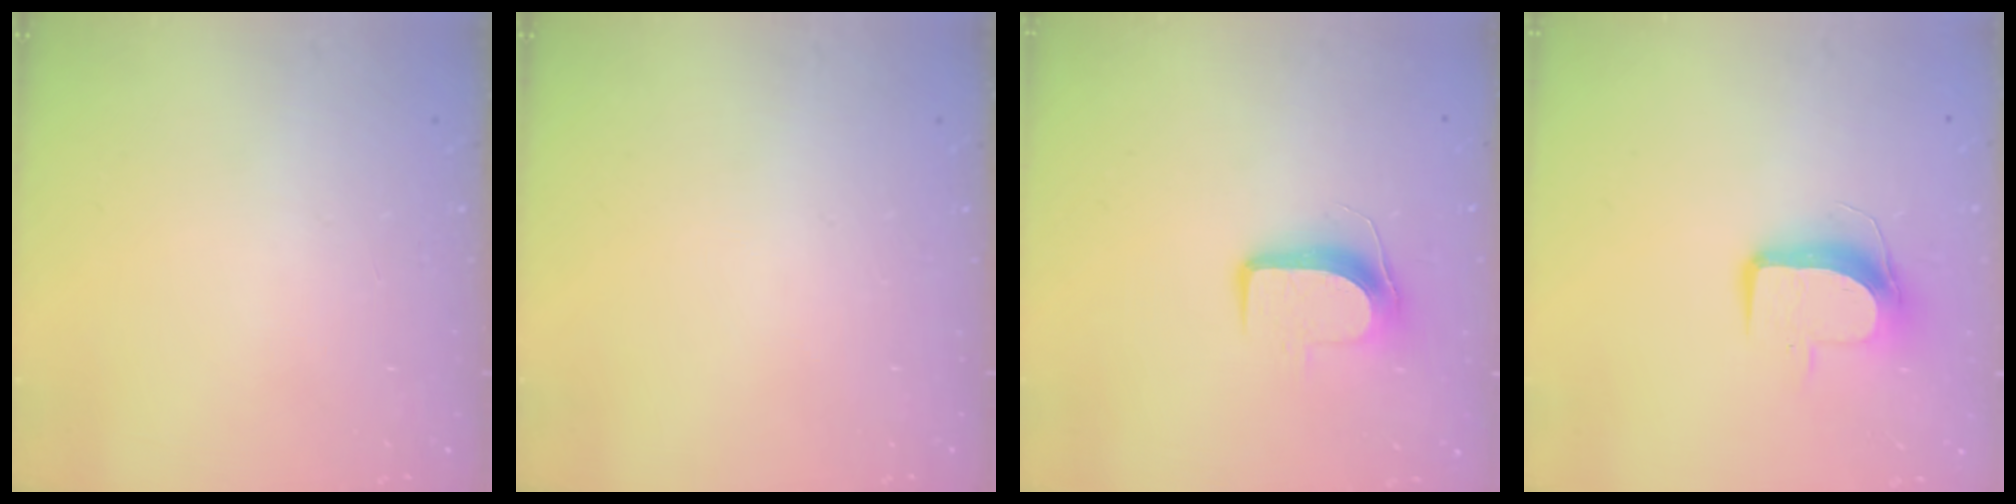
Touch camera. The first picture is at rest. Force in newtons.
{"total": 0.0}
{"total": 8.8, "press": 8.8, "slide": 0.8}
{"total": 9.5, "press": 9.5, "slide": 0.8}